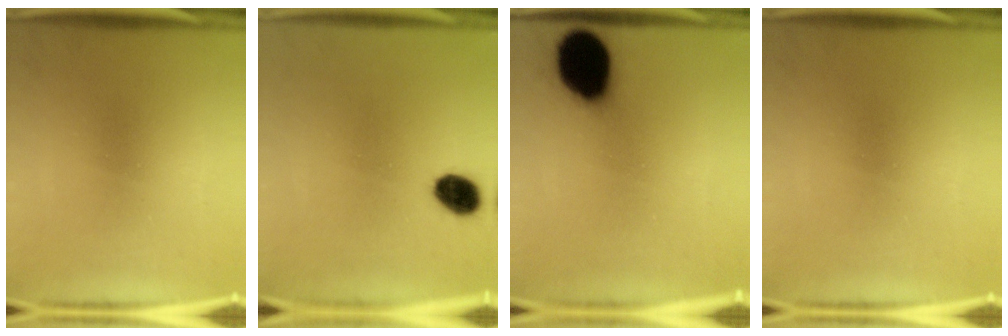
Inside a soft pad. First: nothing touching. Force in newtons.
{"total": 6.5}
{"total": 18.6}
{"total": 0.0}